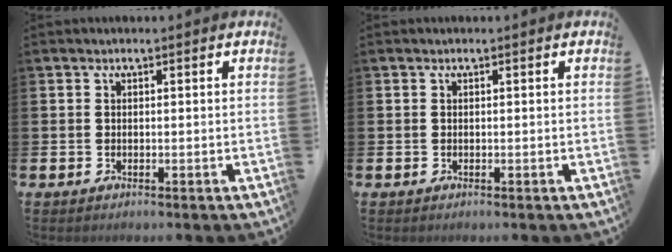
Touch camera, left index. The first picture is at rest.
{"total": 0.0}